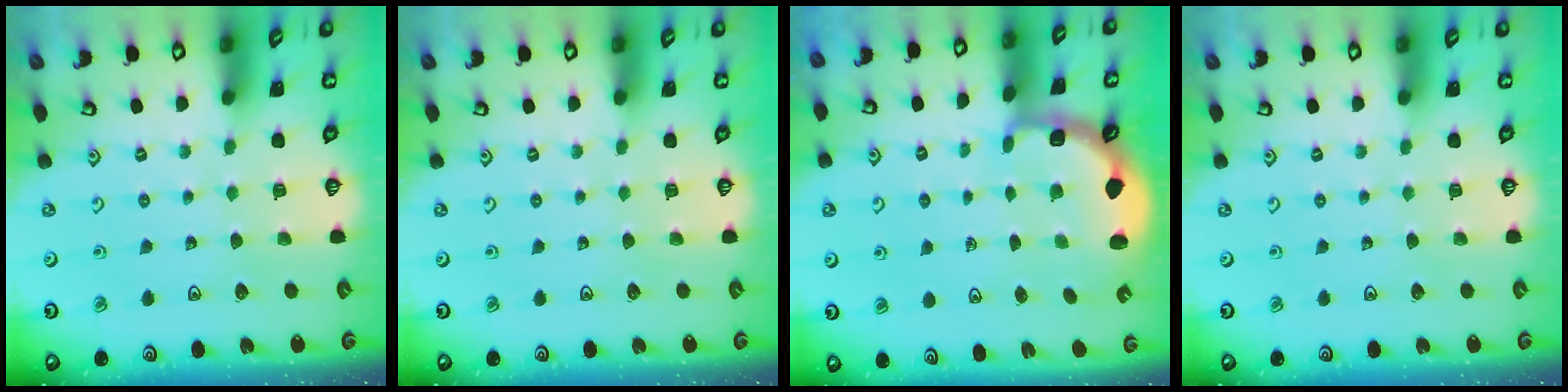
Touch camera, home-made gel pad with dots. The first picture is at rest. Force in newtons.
{"total": 0.0}
{"total": 2.8, "press": 2.0, "slide": 2.0}
{"total": 0.0}